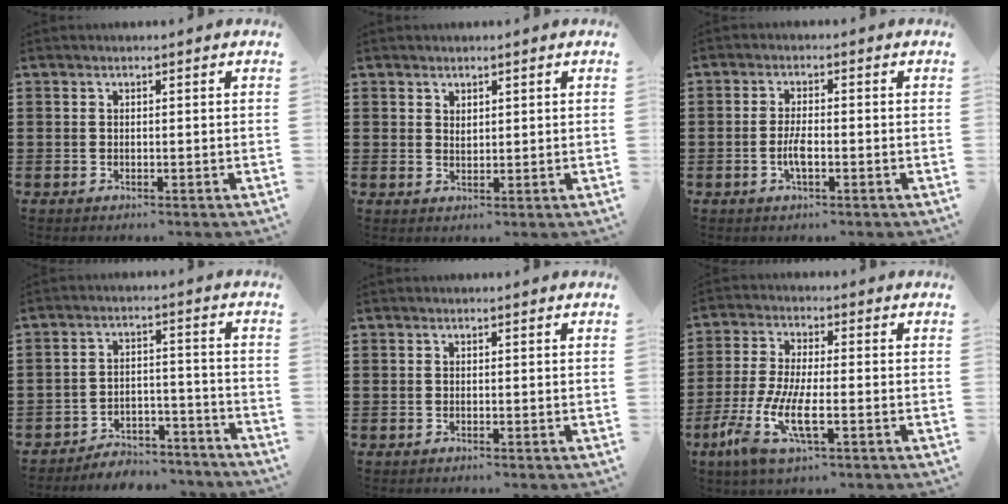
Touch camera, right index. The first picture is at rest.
{"total": 1.4, "force": [1.2, 0.6, 0.2], "torque": [-0.005, 0.002, 0.024]}
{"total": 3.2, "force": [-1.0, 0.8, 2.9], "torque": [-0.066, -0.004, -0.022]}
{"total": 4.7, "force": [-4.6, 1.0, 0.4], "torque": [-0.009, 0.014, -0.093]}
{"total": 0.0}
{"total": 8.5, "force": [-3.6, 2.2, 7.4], "torque": [-0.177, -0.020, -0.071]}